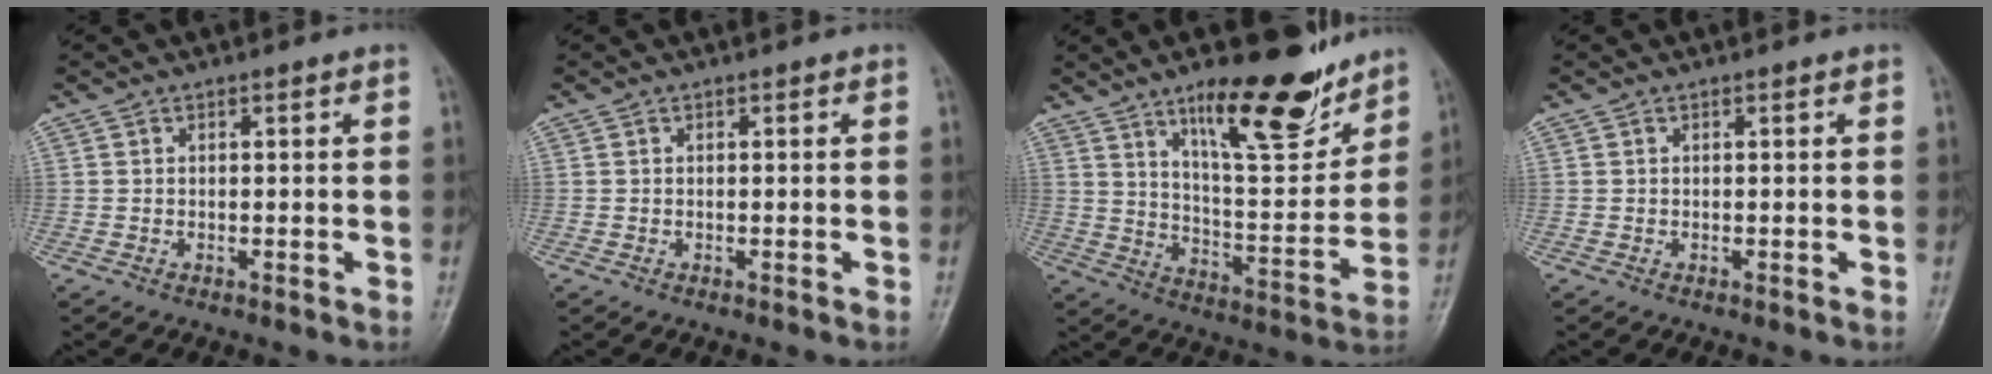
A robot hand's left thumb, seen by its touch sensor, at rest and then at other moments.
{"total": 0.0}
{"total": 18.3, "force": [12.5, 5.3, 12.3], "torque": [-0.148, -0.083, 0.205]}
{"total": 0.0}